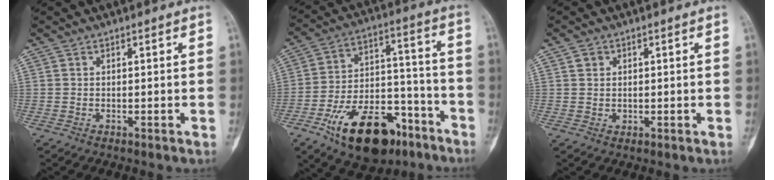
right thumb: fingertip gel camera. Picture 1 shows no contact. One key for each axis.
{"total": 21.2, "fx": -12.4, "fy": 11.0, "fz": 13.3, "tx": -0.203, "ty": 0.082, "tz": -0.200}
{"total": 2.0, "fx": 0.7, "fy": 1.8, "fz": 0.6, "tx": -0.002, "ty": -0.003, "tz": 0.013}